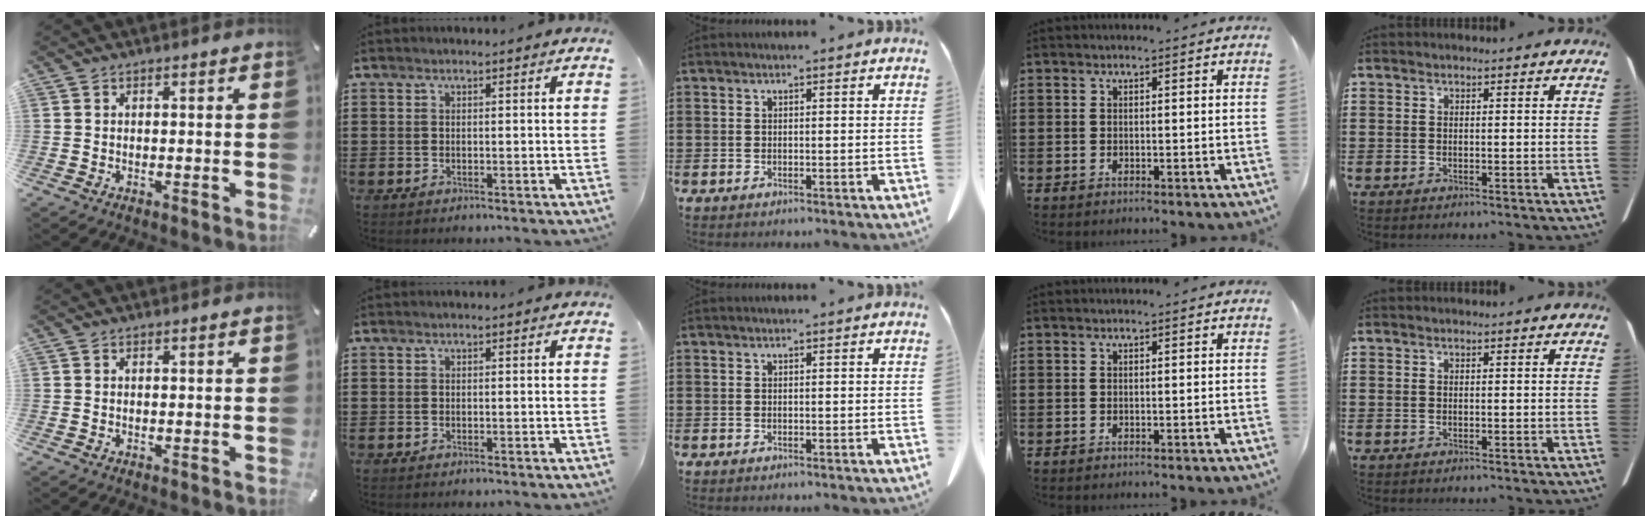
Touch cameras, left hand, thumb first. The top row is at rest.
{}